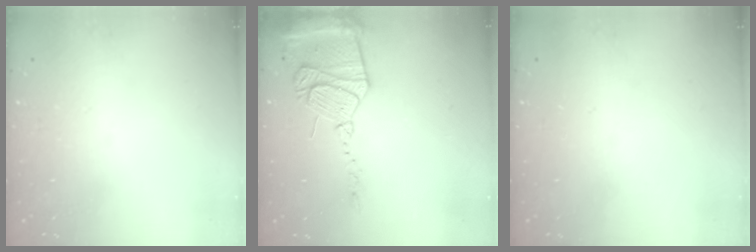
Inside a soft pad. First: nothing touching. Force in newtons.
{"total": 17.8, "press": 17.7, "slide": 1.5}
{"total": 0.0}